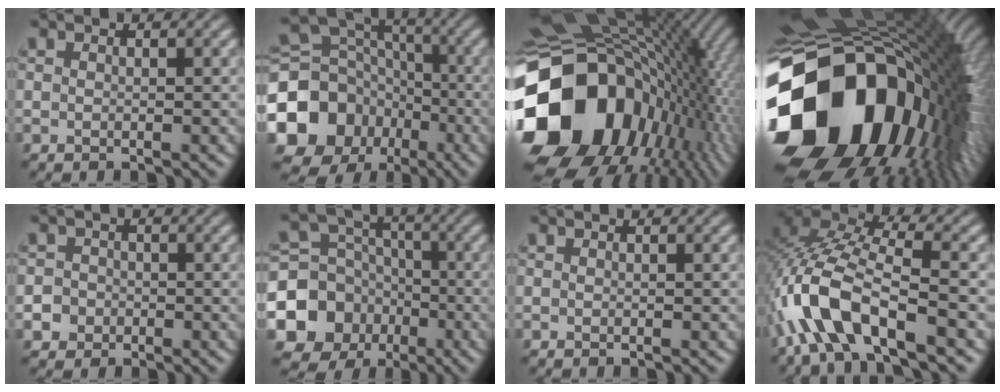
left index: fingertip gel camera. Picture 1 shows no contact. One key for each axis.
{"total": 13.7, "fx": -5.5, "fy": 11.6, "fz": 4.7, "tx": -0.134, "ty": -0.013, "tz": -0.107}
{"total": 19.2, "fx": -2.7, "fy": 15.2, "fz": 11.4, "tx": -0.256, "ty": -0.010, "tz": -0.029}
{"total": 20.9, "fx": -4.0, "fy": 14.1, "fz": 14.9, "tx": -0.308, "ty": -0.042, "tz": -0.048}
{"total": 2.7, "fx": -1.5, "fy": 2.2, "fz": 0.0, "tx": 0.011, "ty": 0.006, "tz": -0.024}
{"total": 9.9, "fx": -4.0, "fy": 8.7, "fz": 2.5, "tx": -0.079, "ty": -0.015, "tz": -0.088}
{"total": 0.0}
{"total": 9.5, "fx": -4.2, "fy": 3.5, "fz": 7.7, "tx": -0.171, "ty": 0.020, "tz": -0.077}